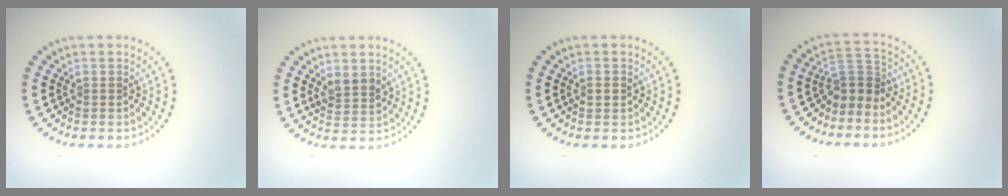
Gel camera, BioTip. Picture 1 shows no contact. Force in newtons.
{"total": 2.4, "press": 2.2, "slide": 0.9}
{"total": 1.1, "press": 1.1, "slide": 0.1}
{"total": 2.8, "press": 2.2, "slide": 1.8}